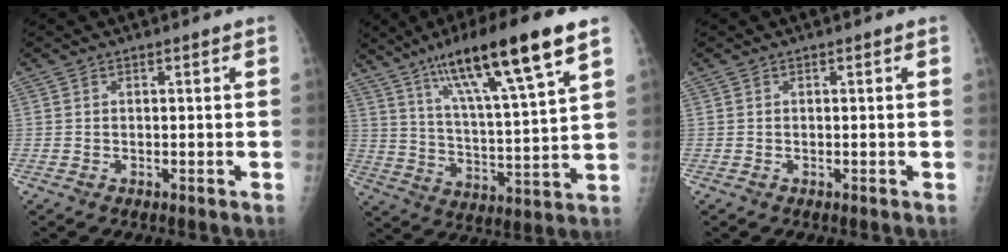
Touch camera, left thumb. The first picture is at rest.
{"total": 19.9, "force": [11.6, 2.6, 15.9], "torque": [-0.258, -0.035, 0.201]}
{"total": 0.0}